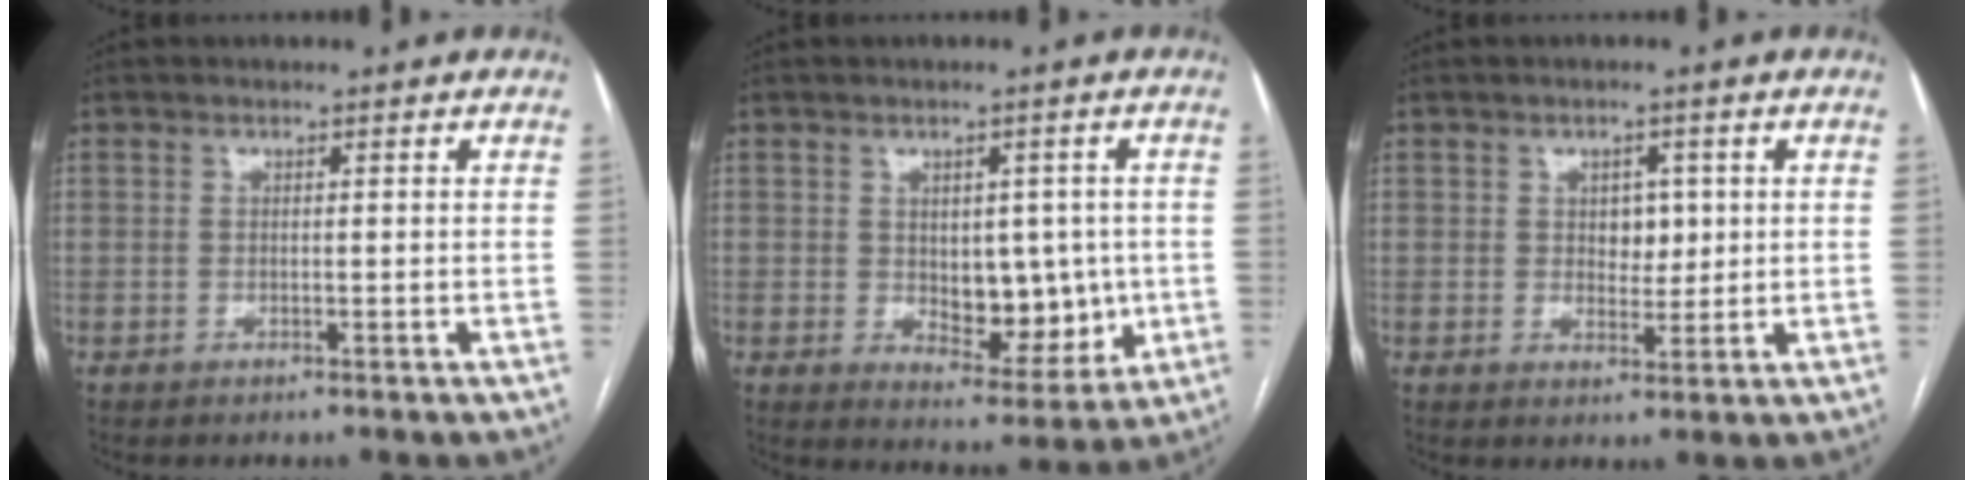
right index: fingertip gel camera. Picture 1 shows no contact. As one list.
[{"total": 8.7, "force": [-0.3, 4.9, 7.2], "torque": [-0.082, 0.001, 0.012]}, {"total": 3.4, "force": [0.7, 2.3, 2.4], "torque": [-0.026, 0.002, 0.014]}]